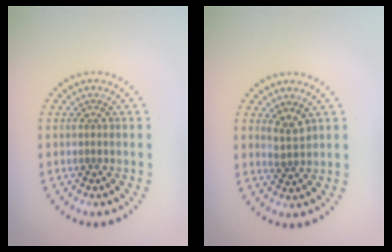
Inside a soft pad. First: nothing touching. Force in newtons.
{"total": 1.3, "press": 1.2, "slide": 0.6}